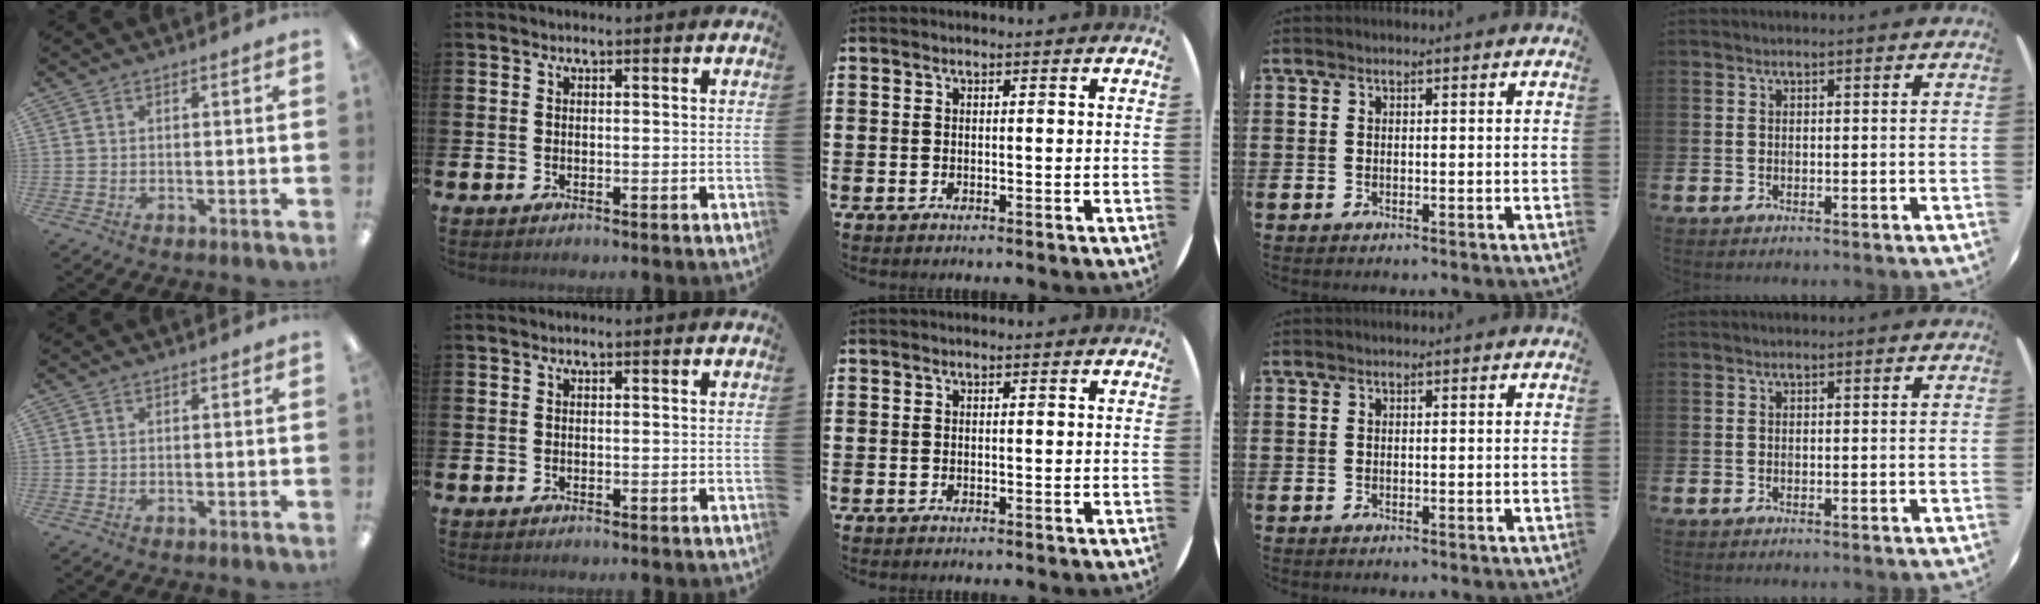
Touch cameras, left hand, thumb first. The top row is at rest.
{}